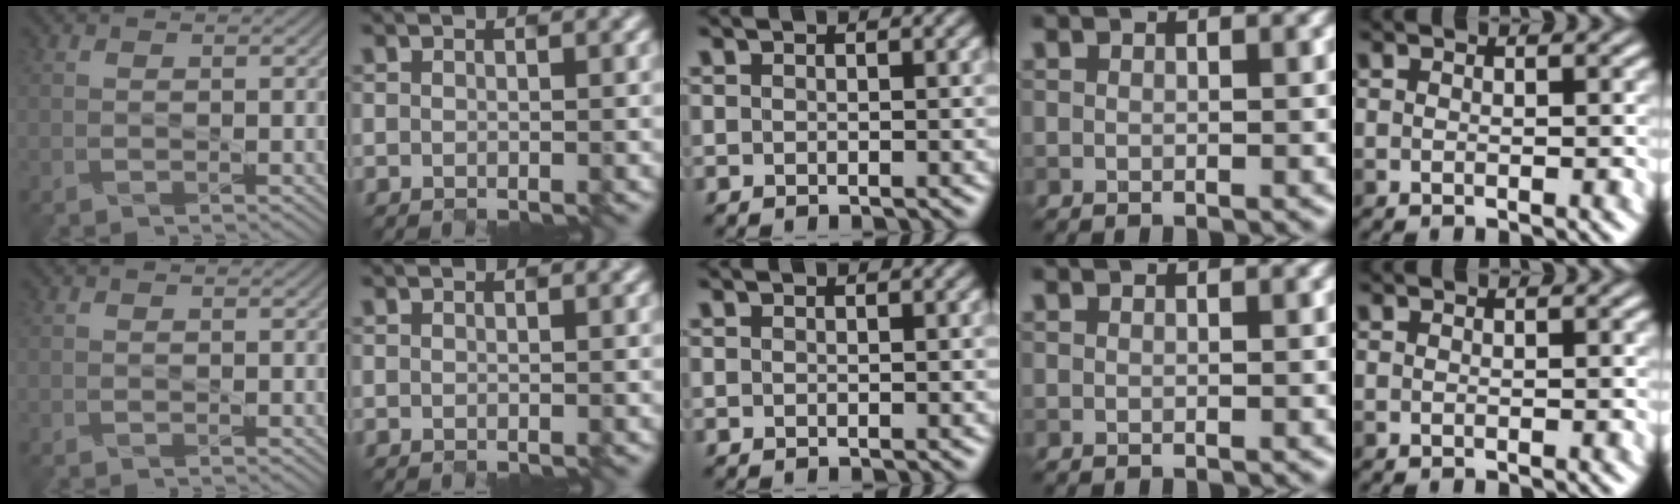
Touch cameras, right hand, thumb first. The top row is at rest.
{}